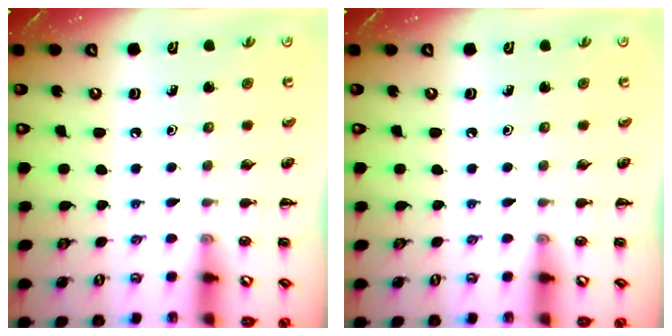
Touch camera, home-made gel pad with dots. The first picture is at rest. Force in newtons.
{"total": 0.0}